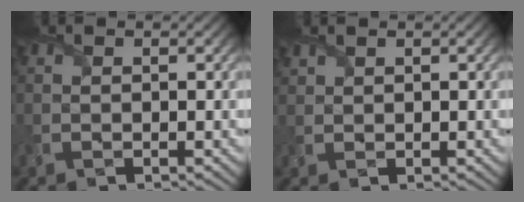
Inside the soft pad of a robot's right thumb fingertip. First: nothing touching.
{"total": 1.2, "force": [1.0, 0.5, 0.2], "torque": [-0.013, 0.003, 0.027]}